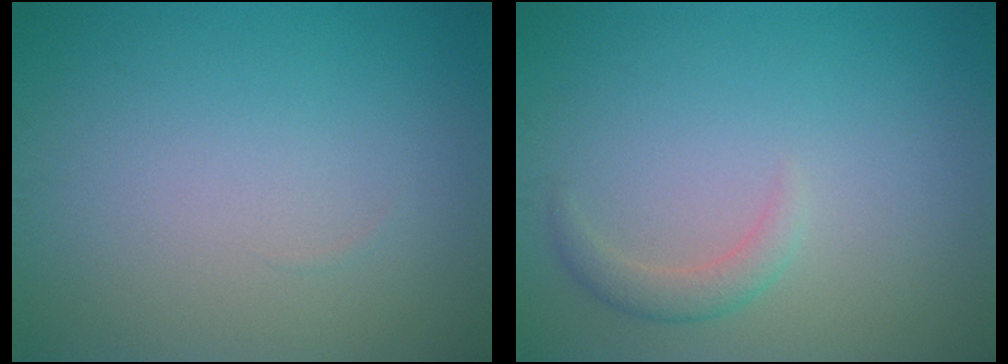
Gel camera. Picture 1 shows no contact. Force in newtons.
{"total": 1.6, "press": 1.6, "slide": 0.1}